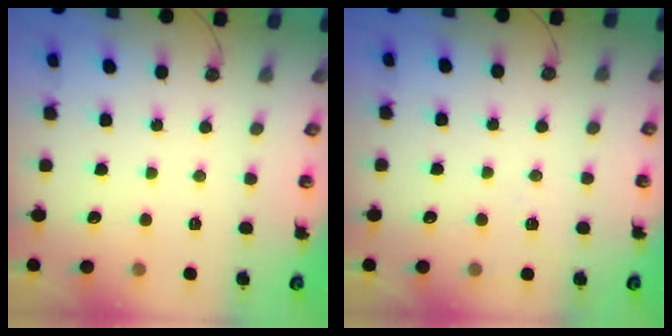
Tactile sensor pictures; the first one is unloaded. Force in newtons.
{"total": 3.9, "press": 3.4, "slide": 1.9}